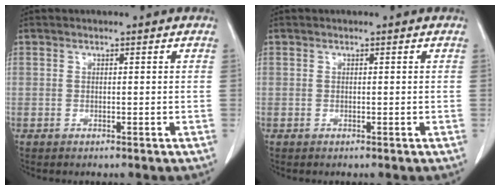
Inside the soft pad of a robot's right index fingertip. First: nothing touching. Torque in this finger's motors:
{"motor_torque": [0.00, 0.00, 0.01, 0.00]}